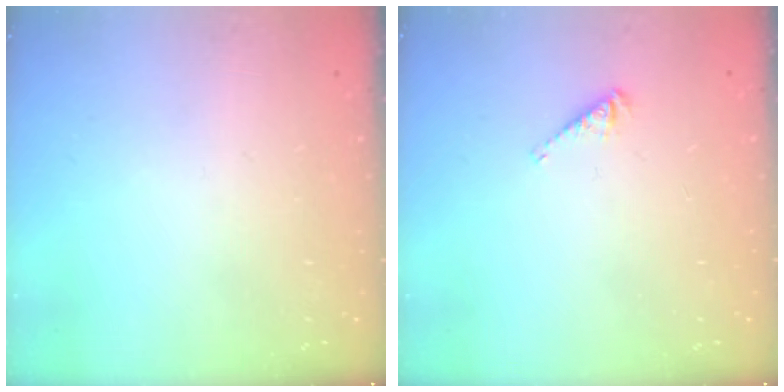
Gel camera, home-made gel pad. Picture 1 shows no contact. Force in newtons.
{"total": 2.6, "press": 2.6, "slide": 0.1}